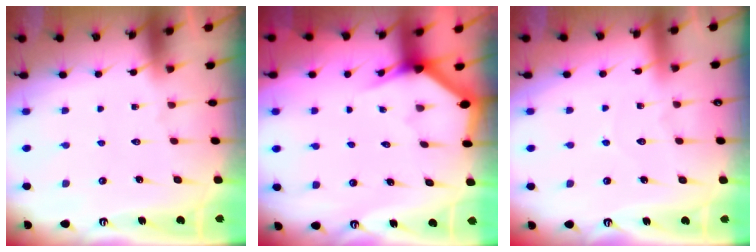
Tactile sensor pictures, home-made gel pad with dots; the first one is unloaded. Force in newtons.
{"total": 3.1, "press": 3.1, "slide": 0.1}
{"total": 4.0, "press": 4.0, "slide": 0.4}